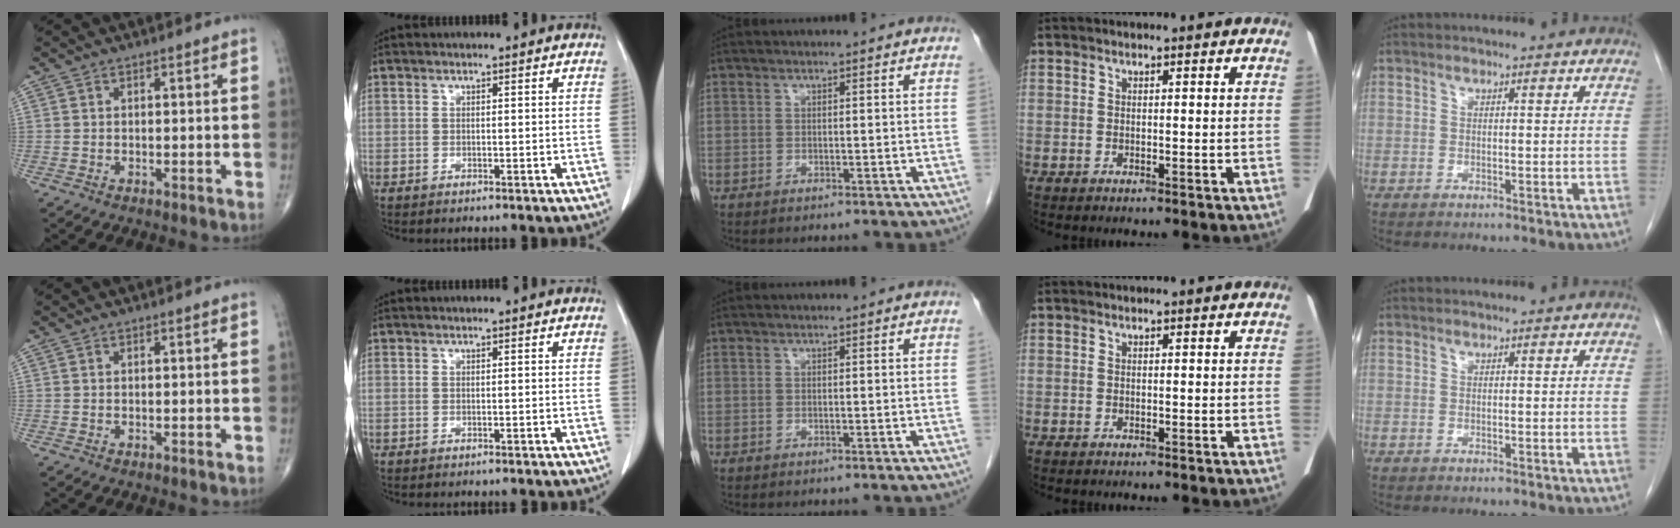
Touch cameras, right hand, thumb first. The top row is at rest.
{}